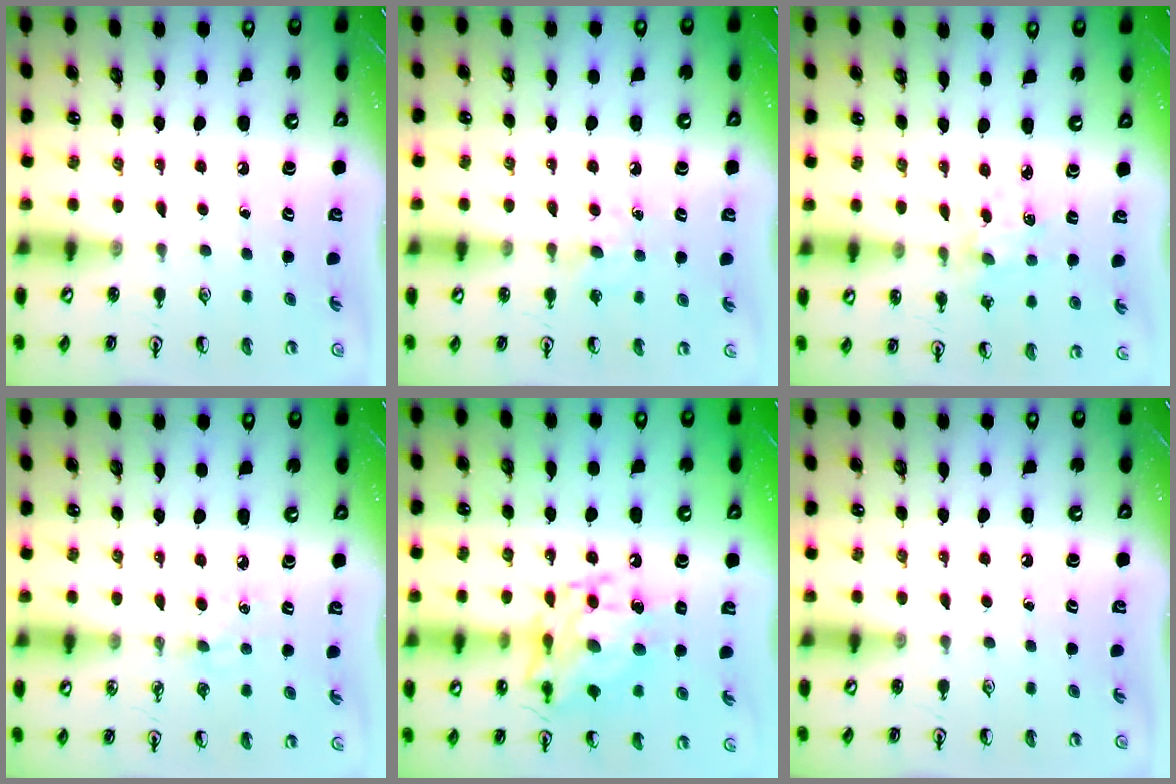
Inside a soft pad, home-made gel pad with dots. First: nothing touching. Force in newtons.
{"total": 5.4, "press": 5.4, "slide": 0.7}
{"total": 2.7, "press": 2.6, "slide": 0.4}
{"total": 4.1, "press": 4.0, "slide": 0.6}
{"total": 13.7, "press": 13.7, "slide": 1.3}
{"total": 0.0}